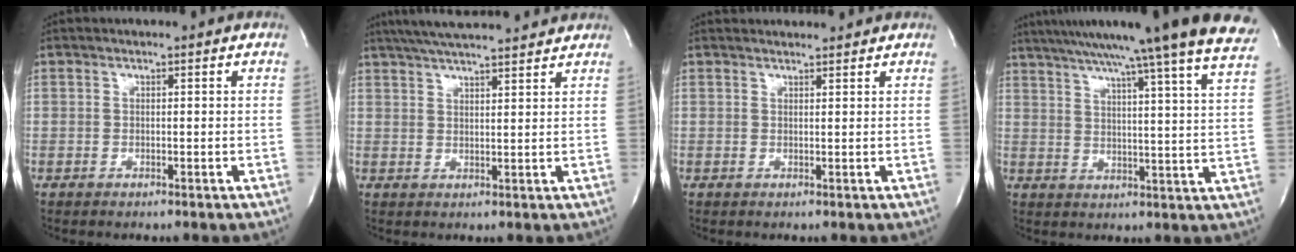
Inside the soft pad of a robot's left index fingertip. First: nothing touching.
{"total": 13.1, "force": [11.6, 1.3, 5.9], "torque": [-0.106, 0.031, 0.171]}
{"total": 3.4, "force": [3.3, 0.5, 0.4], "torque": [-0.010, 0.021, 0.045]}
{"total": 27.3, "force": [23.5, -1.5, 13.7], "torque": [-0.228, -0.038, 0.302]}